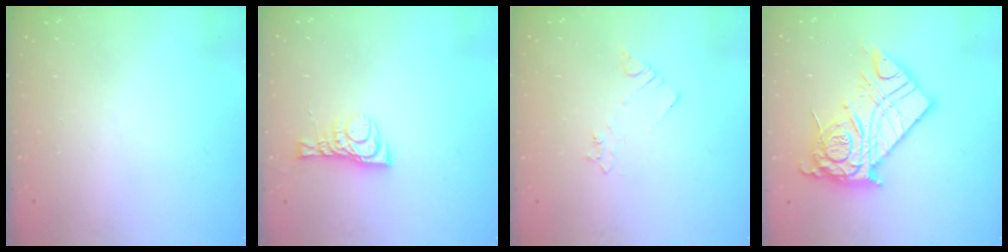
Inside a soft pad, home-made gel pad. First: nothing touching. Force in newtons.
{"total": 7.0, "press": 6.9, "slide": 0.5}
{"total": 2.5, "press": 2.5, "slide": 0.3}
{"total": 20.5, "press": 20.4, "slide": 2.0}